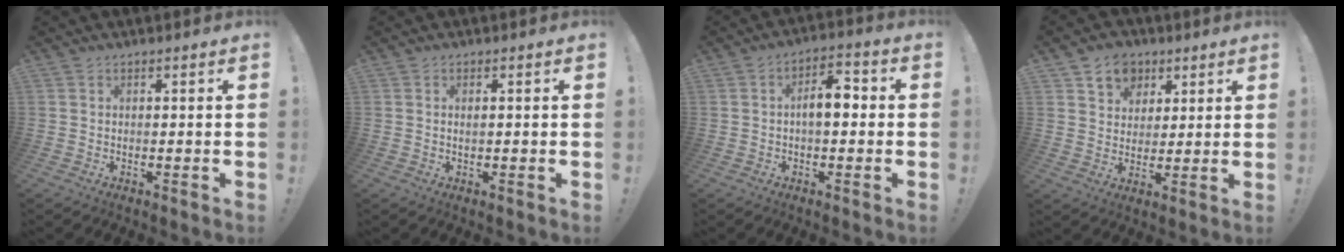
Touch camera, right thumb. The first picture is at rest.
{"total": 0.9, "force": [0.0, 0.2, 0.9], "torque": [-0.022, 0.003, 0.000]}
{"total": 7.8, "force": [-0.3, 3.8, 6.8], "torque": [-0.100, 0.014, -0.009]}
{"total": 8.9, "force": [4.6, 7.2, 2.4], "torque": [-0.032, -0.026, 0.091]}